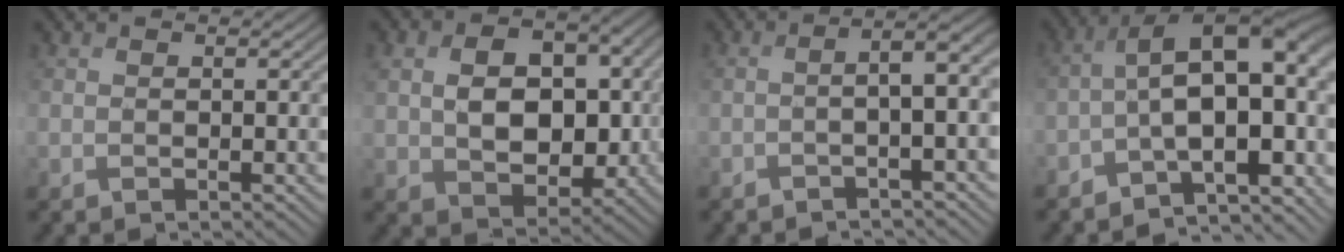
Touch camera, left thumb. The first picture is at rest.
{"total": 10.6, "force": [0.3, 7.8, 7.2], "torque": [-0.144, -0.004, 0.014]}
{"total": 5.5, "force": [-1.0, 1.4, 5.2], "torque": [-0.076, 0.005, -0.031]}
{"total": 16.1, "force": [-3.2, 8.0, 13.6], "torque": [-0.199, 0.000, -0.031]}